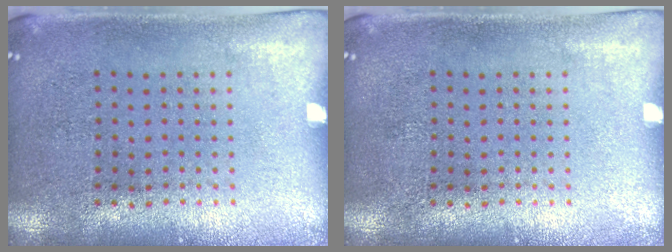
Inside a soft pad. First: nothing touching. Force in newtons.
{"total": 0.0}